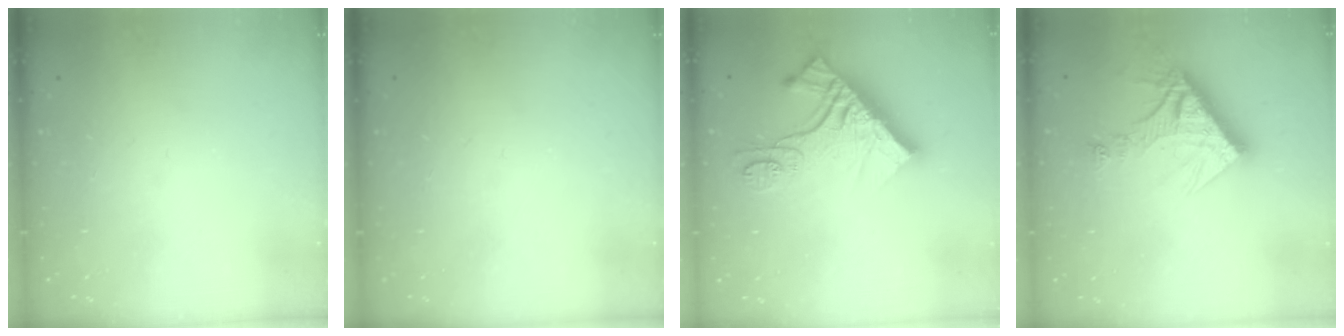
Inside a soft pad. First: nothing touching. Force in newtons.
{"total": 0.0}
{"total": 16.3, "press": 16.3, "slide": 1.4}
{"total": 13.5, "press": 13.5, "slide": 1.1}